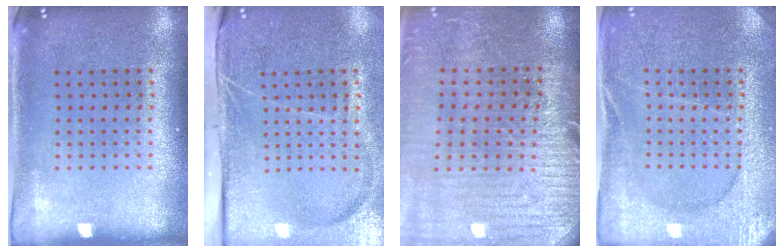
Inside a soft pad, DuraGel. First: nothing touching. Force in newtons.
{"total": 4.3, "press": 3.5, "slide": 2.5}
{"total": 3.0, "press": 3.0, "slide": 0.4}
{"total": 3.0, "press": 2.9, "slide": 0.4}